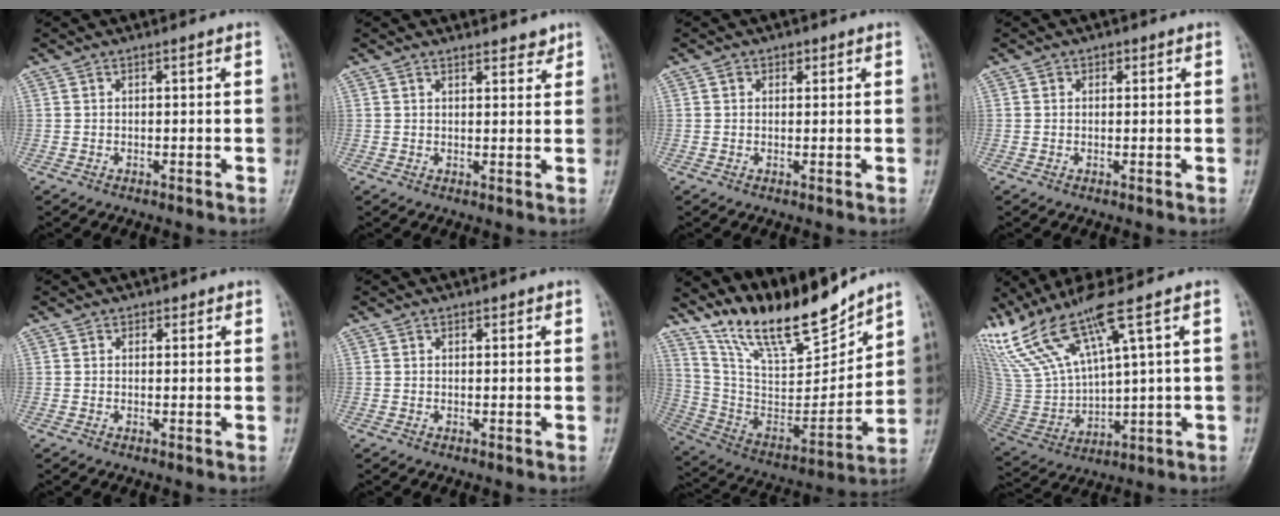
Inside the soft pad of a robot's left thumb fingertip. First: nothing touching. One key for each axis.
{"total": 3.1, "fx": 2.8, "fy": 1.2, "fz": 0.8, "tx": 0.010, "ty": -0.017, "tz": 0.036}
{"total": 1.6, "fx": 0.8, "fy": 1.3, "fz": 0.5, "tx": 0.006, "ty": -0.003, "tz": 0.009}
{"total": 1.0, "fx": 0.5, "fy": 0.8, "fz": 0.2, "tx": 0.009, "ty": -0.002, "tz": 0.005}
{"total": 1.0, "fx": 0.7, "fy": 0.7, "fz": 0.0, "tx": 0.012, "ty": -0.004, "tz": 0.006}
{"total": 0.6, "fx": 0.6, "fy": 0.3, "fz": 0.1, "tx": 0.002, "ty": -0.004, "tz": 0.006}
{"total": 20.2, "fx": 17.2, "fy": 5.2, "fz": 9.3, "tx": -0.115, "ty": -0.109, "tz": 0.317}
{"total": 15.8, "fx": 10.4, "fy": 1.8, "fz": 11.7, "tx": -0.250, "ty": -0.040, "tz": 0.221}